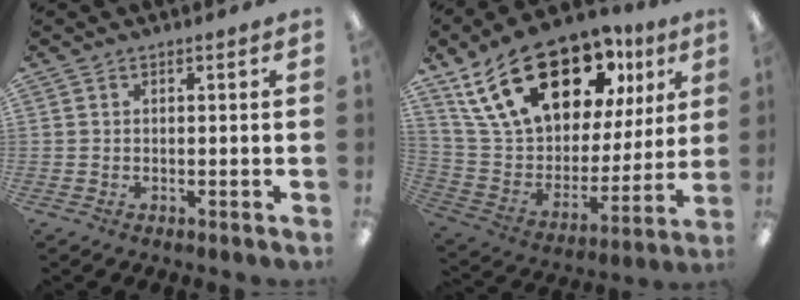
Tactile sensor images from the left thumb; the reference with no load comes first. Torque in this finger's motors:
{"motor_torque": [2.00, 2.15, 1.56, -1.21, 0.38]}